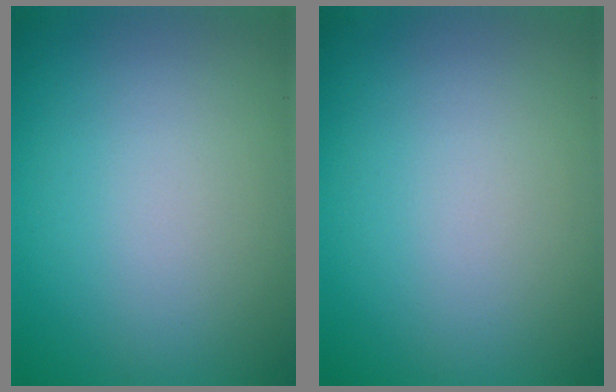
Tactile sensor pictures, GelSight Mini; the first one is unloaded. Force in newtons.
{"total": 0.0}